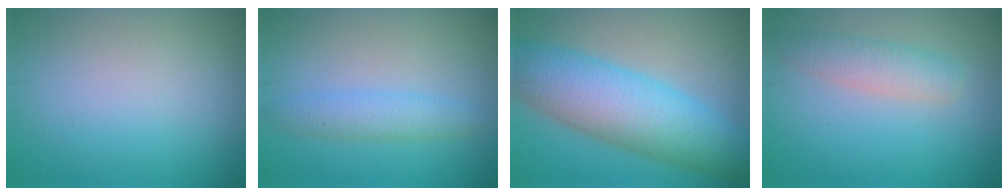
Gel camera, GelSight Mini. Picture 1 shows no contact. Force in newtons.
{"total": 2.5, "press": 2.5, "slide": 0.2}
{"total": 9.2, "press": 9.2, "slide": 0.1}
{"total": 3.0, "press": 3.0, "slide": 0.1}